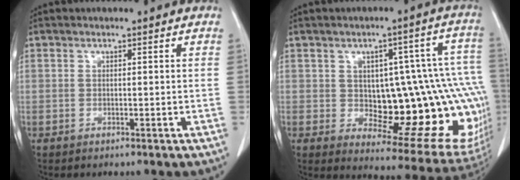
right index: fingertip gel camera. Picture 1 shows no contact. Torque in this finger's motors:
{"motor_torque": [0.79, -0.32, 0.41, 0.05]}